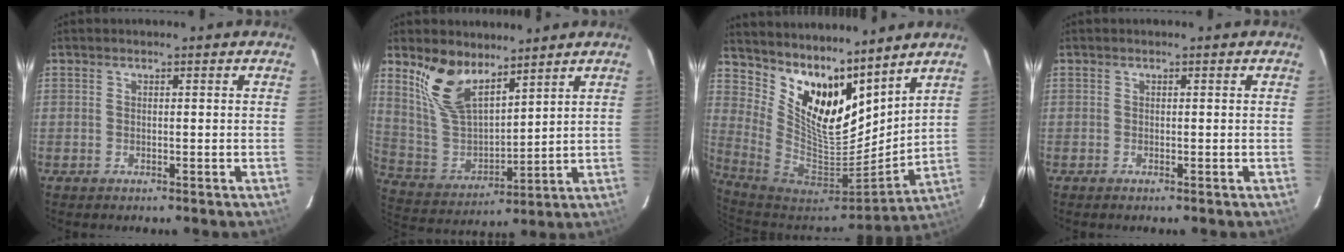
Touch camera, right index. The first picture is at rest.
{"total": 13.0, "force": [8.9, 5.9, 7.3], "torque": [-0.152, 0.004, 0.192]}
{"total": 15.0, "force": [11.5, 5.8, 7.7], "torque": [-0.152, -0.021, 0.220]}
{"total": 0.0}